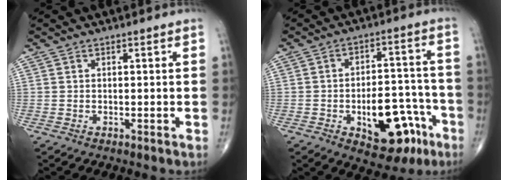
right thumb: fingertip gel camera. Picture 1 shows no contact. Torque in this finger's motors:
{"motor_torque": [2.68, 2.32, 1.01, -0.67, 0.06]}